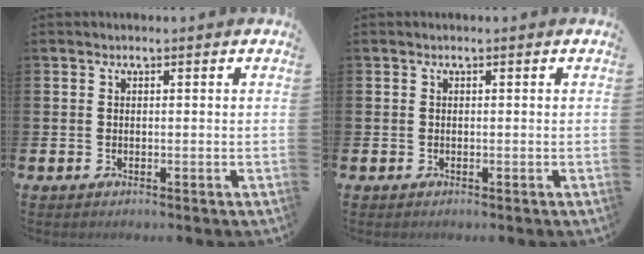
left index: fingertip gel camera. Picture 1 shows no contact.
{"total": 0.0}